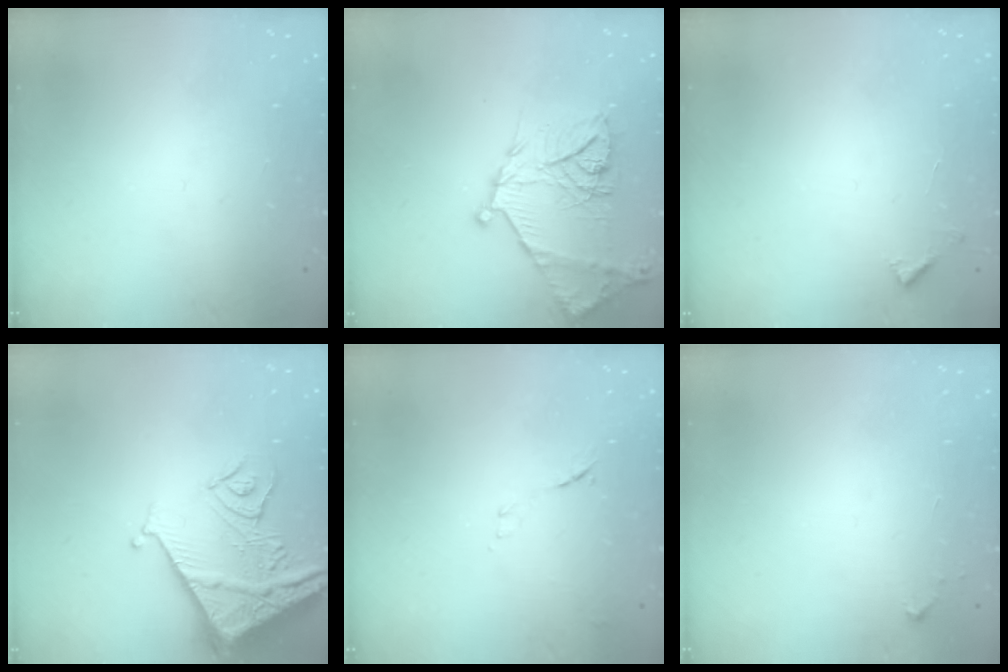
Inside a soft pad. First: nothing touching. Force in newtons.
{"total": 18.7, "press": 18.6, "slide": 1.4}
{"total": 4.3, "press": 4.2, "slide": 0.3}
{"total": 13.5, "press": 13.5, "slide": 1.4}
{"total": 7.5, "press": 7.5, "slide": 0.8}
{"total": 2.6, "press": 2.6, "slide": 0.4}